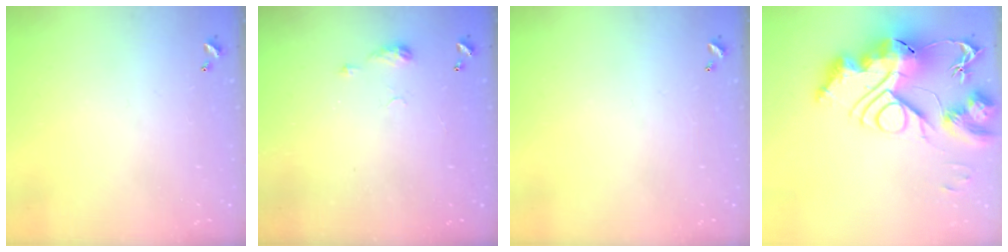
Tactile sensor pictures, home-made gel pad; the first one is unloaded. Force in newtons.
{"total": 5.4, "press": 5.3, "slide": 0.8}
{"total": 0.0}
{"total": 0.7, "press": 0.7, "slide": 0.0}